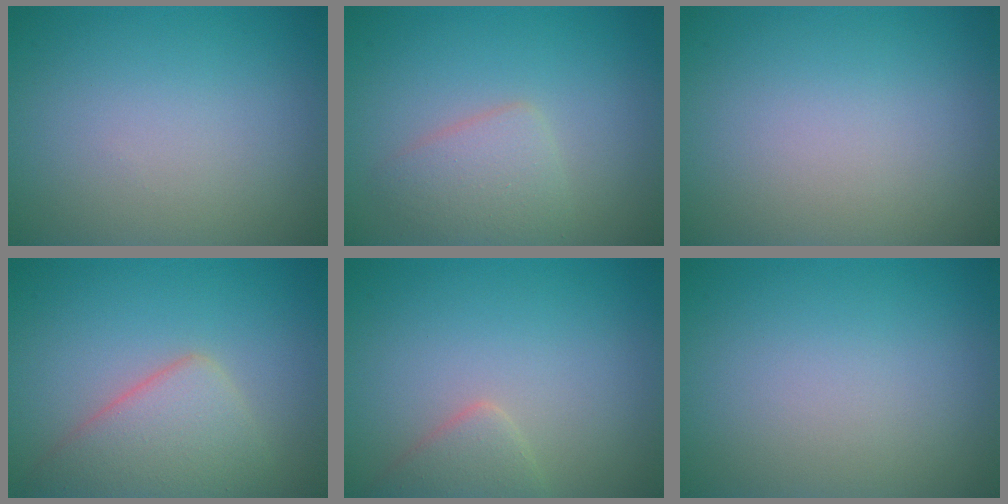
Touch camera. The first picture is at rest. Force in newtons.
{"total": 2.7, "press": 2.7, "slide": 0.1}
{"total": 0.0}
{"total": 5.1, "press": 5.1, "slide": 0.1}
{"total": 2.2, "press": 2.2, "slide": 0.1}
{"total": 0.0}